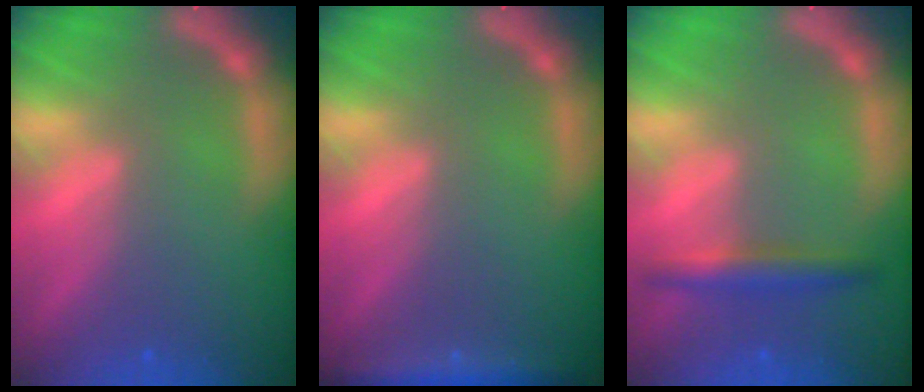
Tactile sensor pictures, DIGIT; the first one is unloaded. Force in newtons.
{"total": 3.5}
{"total": 3.0}